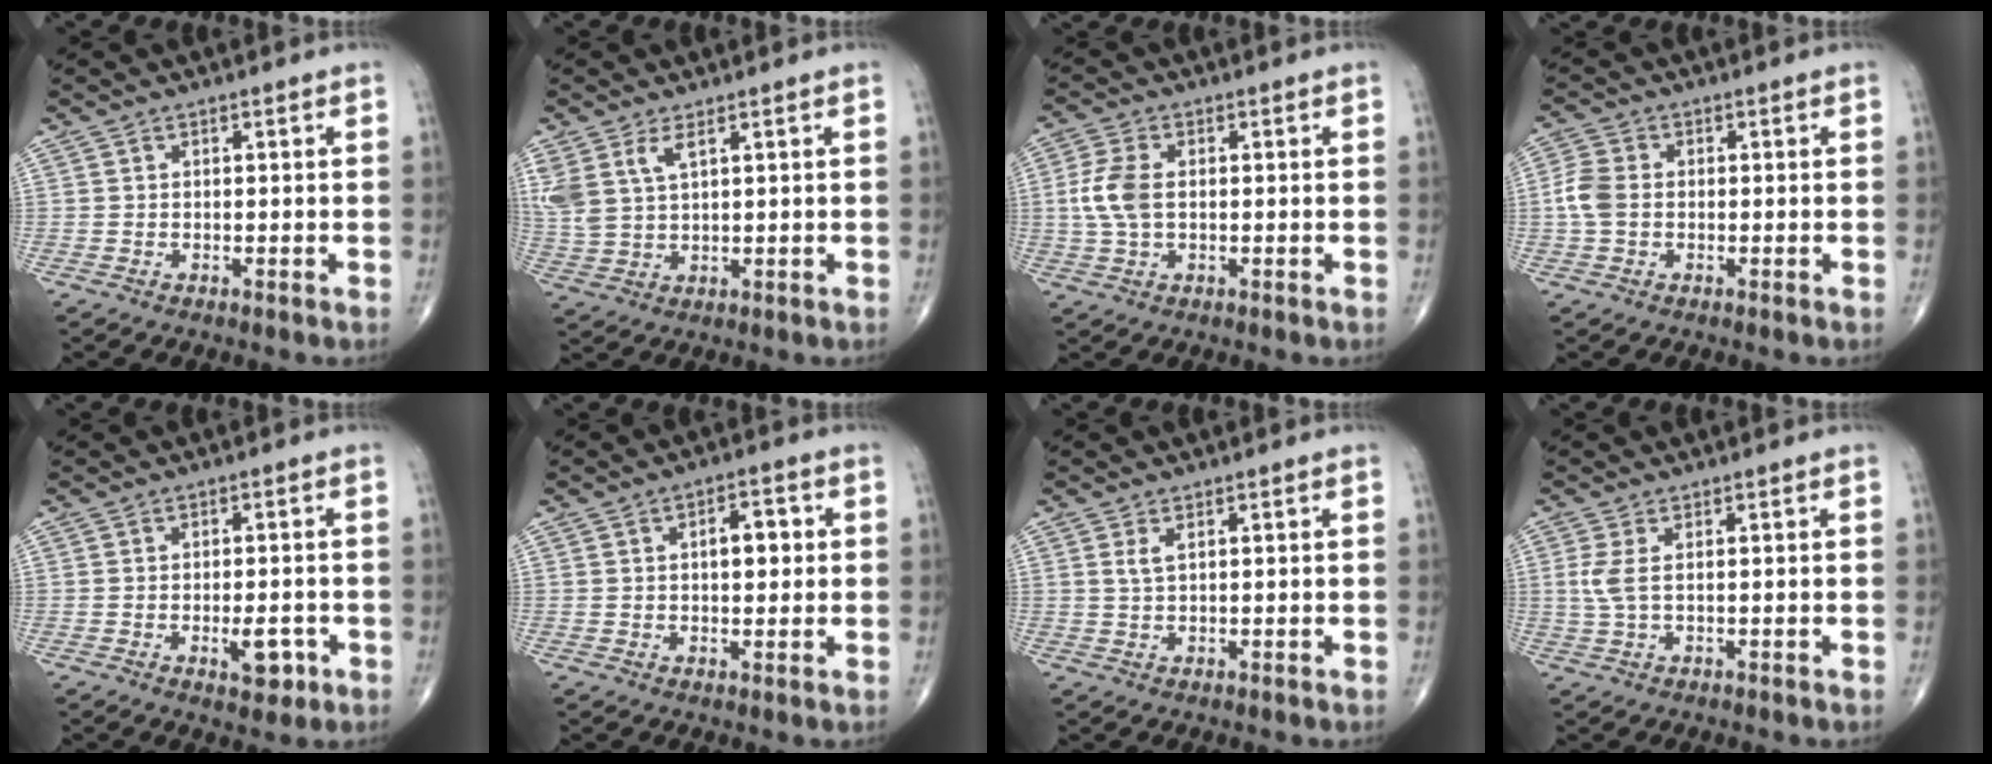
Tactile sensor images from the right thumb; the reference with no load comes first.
{"total": 6.6, "force": [3.3, 2.9, 4.9], "torque": [-0.119, -0.007, 0.076]}
{"total": 6.4, "force": [0.2, 3.7, 5.2], "torque": [-0.127, 0.008, 0.002]}
{"total": 4.6, "force": [-0.4, 3.3, 3.1], "torque": [-0.079, 0.010, -0.015]}
{"total": 4.6, "force": [-1.7, 2.0, 3.8], "torque": [-0.041, 0.001, -0.018]}
{"total": 5.4, "force": [0.9, 2.7, 4.5], "torque": [-0.054, 0.006, 0.011]}
{"total": 1.6, "force": [0.7, 0.4, 1.4], "torque": [-0.033, 0.002, 0.019]}
{"total": 2.9, "force": [0.4, 0.8, 2.8], "torque": [-0.081, 0.002, 0.013]}